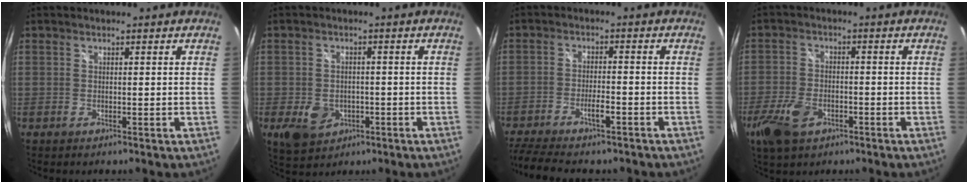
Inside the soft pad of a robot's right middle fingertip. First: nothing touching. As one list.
[{"total": 7.2, "force": [-2.7, 5.5, 3.8], "torque": [-0.090, -0.003, -0.034]}, {"total": 9.9, "force": [-7.9, 2.2, 5.5], "torque": [-0.126, -0.016, -0.132]}, {"total": 9.0, "force": [-4.8, 5.4, 5.4], "torque": [-0.138, -0.012, -0.088]}]